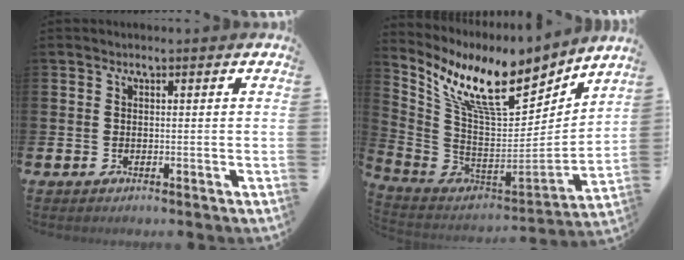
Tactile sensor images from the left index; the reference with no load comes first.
{"total": 12.1, "force": [8.8, 3.9, 7.2], "torque": [-0.171, -0.051, 0.157]}